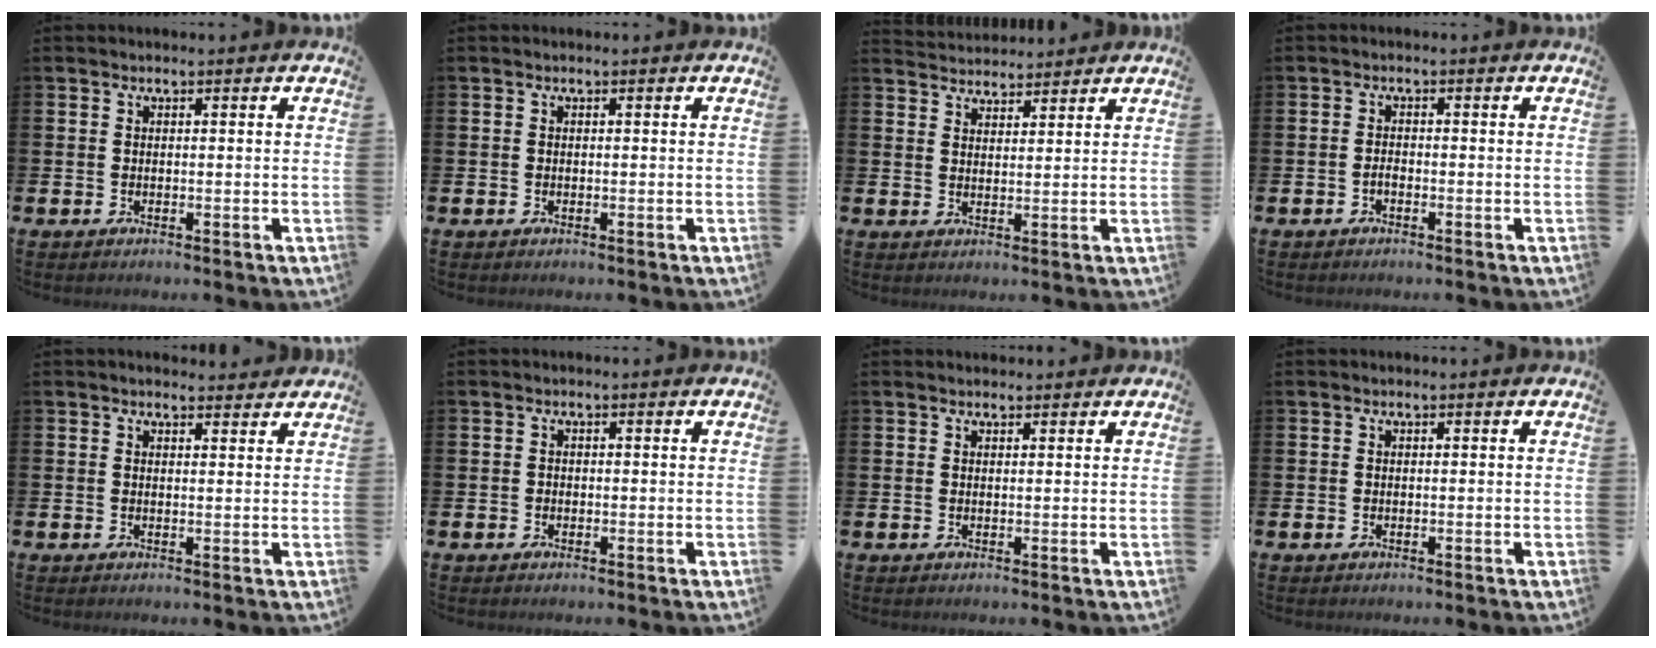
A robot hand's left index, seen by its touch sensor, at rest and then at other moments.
{"total": 0.0}
{"total": 3.4, "force": [3.3, 0.6, -0.4], "torque": [0.005, -0.020, 0.059]}
{"total": 1.0, "force": [-0.7, 0.4, 0.6], "torque": [-0.006, -0.005, -0.016]}
{"total": 1.5, "force": [1.5, 0.3, 0.0], "torque": [0.011, -0.008, 0.025]}
{"total": 0.6, "force": [-0.3, 0.5, 0.1], "torque": [-0.004, 0.004, -0.008]}
{"total": 0.8, "force": [0.7, 0.2, 0.2], "torque": [0.011, -0.004, 0.010]}
{"total": 0.0}